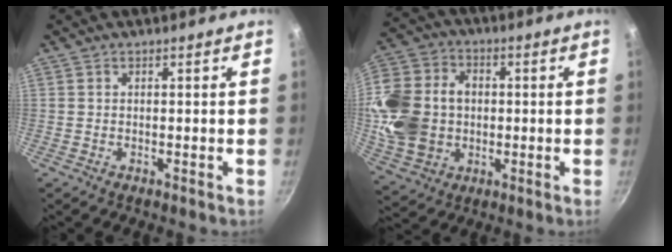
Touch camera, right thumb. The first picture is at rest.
{"total": 18.3, "force": [-0.3, 14.4, 11.3], "torque": [-0.214, 0.021, 0.002]}